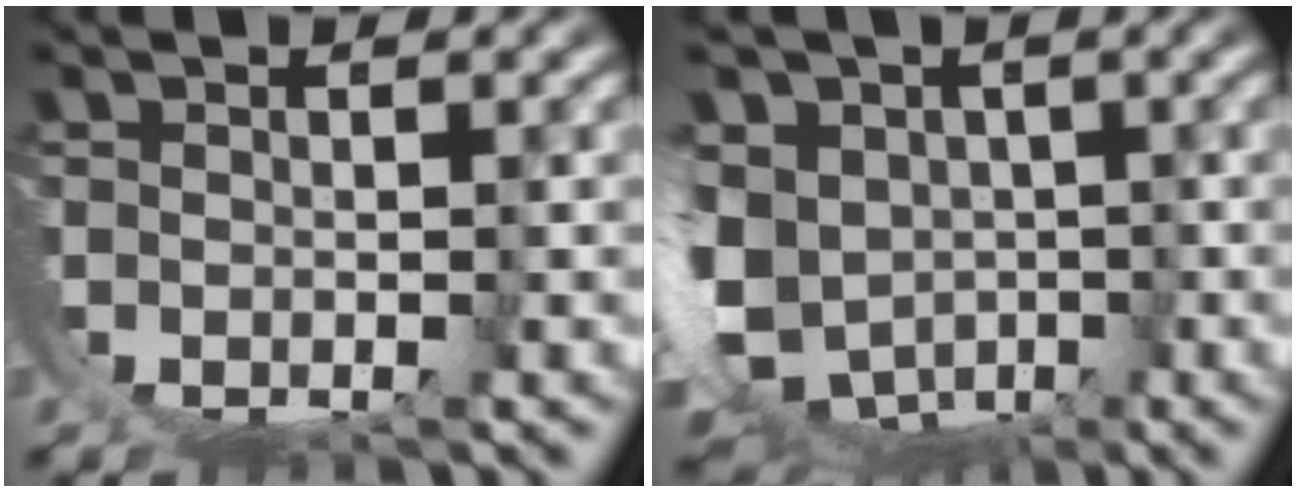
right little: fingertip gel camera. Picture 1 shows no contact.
{"total": 9.9, "force": [-2.1, 8.2, 5.0], "torque": [-0.147, -0.060, -0.014]}